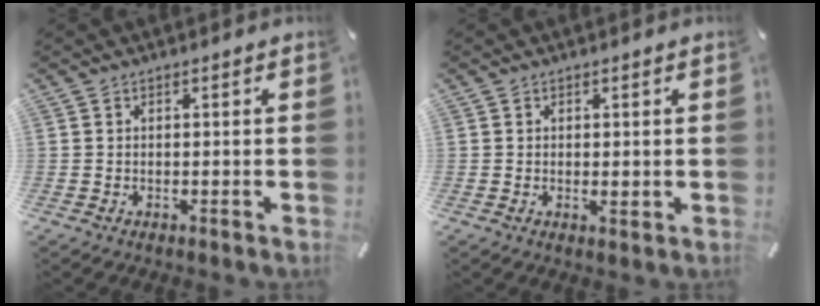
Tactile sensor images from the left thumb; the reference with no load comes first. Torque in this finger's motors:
{"motor_torque": [0.56, 0.70, 0.33, -0.04, -0.01]}